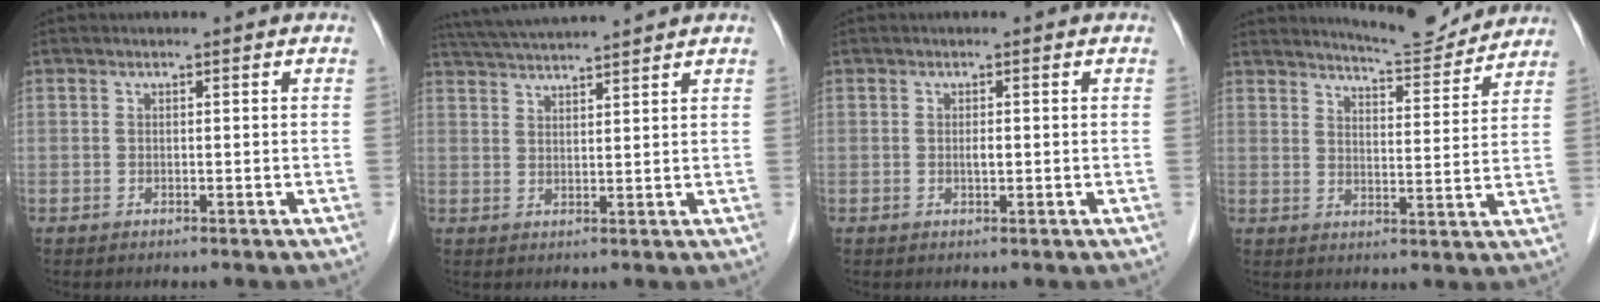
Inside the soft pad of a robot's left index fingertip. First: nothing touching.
{"total": 13.4, "force": [12.1, 0.0, 5.9], "torque": [-0.115, 0.027, 0.184]}
{"total": 1.1, "force": [-1.0, 0.2, 0.5], "torque": [-0.009, -0.008, -0.016]}
{"total": 8.1, "force": [8.0, 0.7, 0.9], "torque": [-0.018, -0.014, 0.107]}